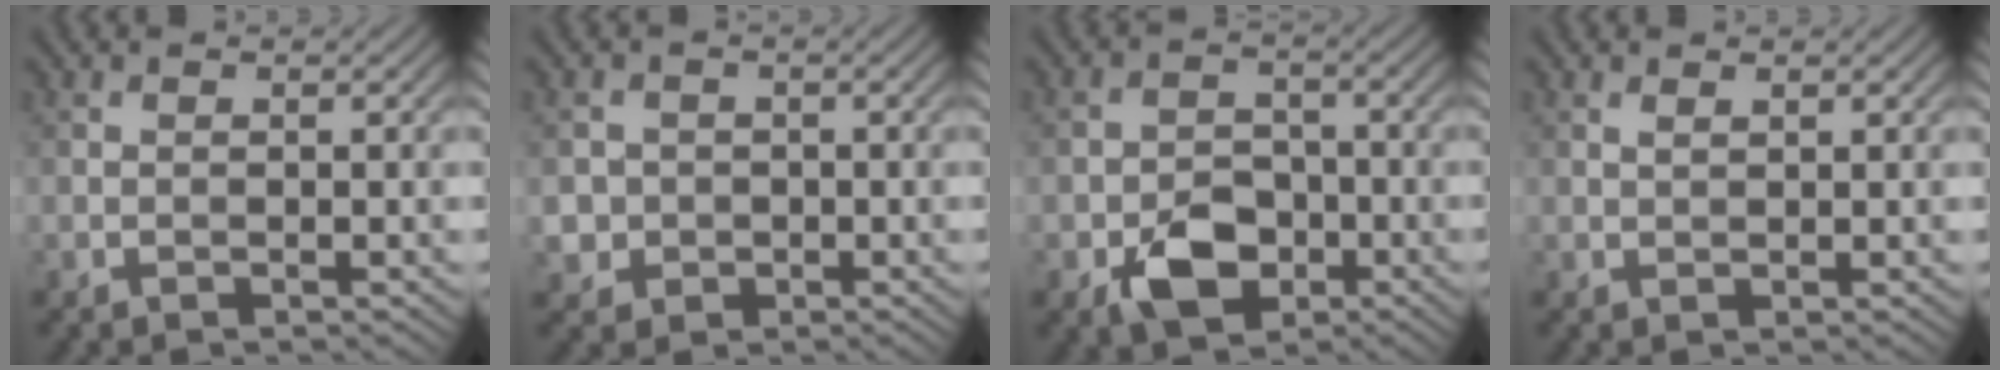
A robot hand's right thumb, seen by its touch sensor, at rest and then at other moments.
{"total": 2.8, "force": [-0.6, 2.7, 0.4], "torque": [-0.008, -0.009, -0.019]}
{"total": 6.1, "force": [-3.0, 4.1, 3.3], "torque": [-0.059, -0.009, -0.059]}
{"total": 0.8, "force": [0.6, 0.0, 0.4], "torque": [-0.013, 0.002, 0.013]}